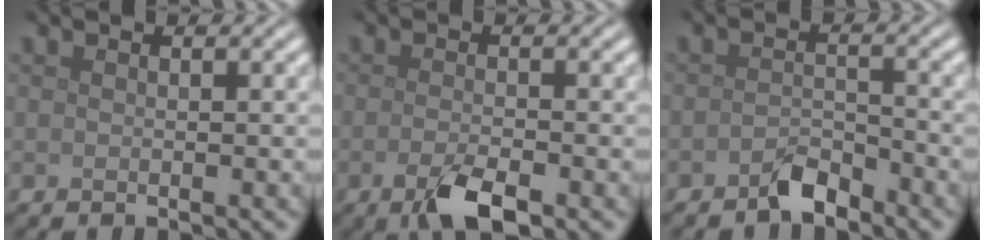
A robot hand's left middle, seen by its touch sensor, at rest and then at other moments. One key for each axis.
{"total": 3.6, "fx": -1.9, "fy": 1.2, "fz": 2.8, "tx": -0.057, "ty": -0.008, "tz": -0.035}
{"total": 2.3, "fx": -1.9, "fy": 0.9, "fz": 1.0, "tx": -0.015, "ty": 0.007, "tz": -0.038}